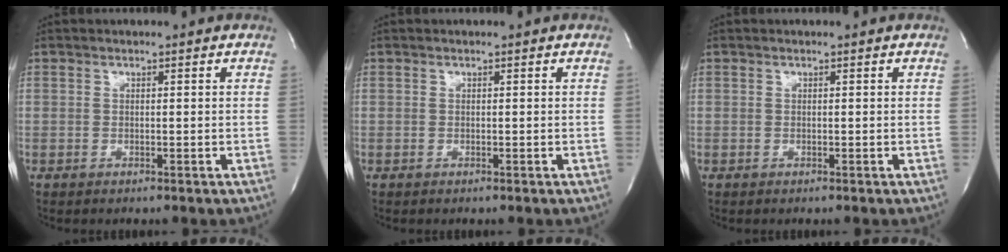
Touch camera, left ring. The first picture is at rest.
{"total": 0.0}
{"total": 0.0}